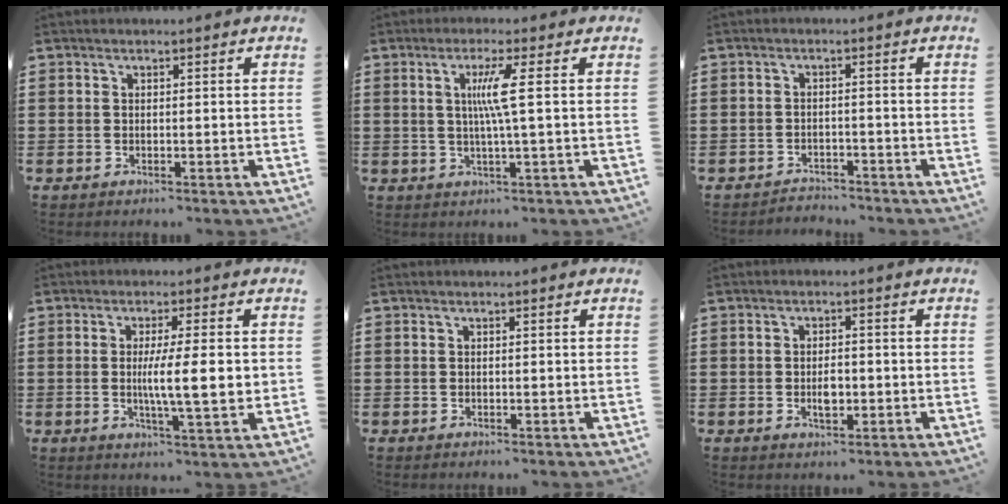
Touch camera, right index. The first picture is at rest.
{"total": 5.0, "force": [0.7, -0.7, 4.9], "torque": [-0.102, -0.011, 0.005]}
{"total": 2.2, "force": [-2.2, 0.2, -0.1], "torque": [-0.006, 0.000, -0.050]}
{"total": 8.4, "force": [0.1, 1.3, 8.3], "torque": [-0.132, -0.009, -0.003]}
{"total": 0.0}
{"total": 2.8, "force": [-0.6, 1.1, 2.5], "torque": [-0.046, 0.001, -0.011]}